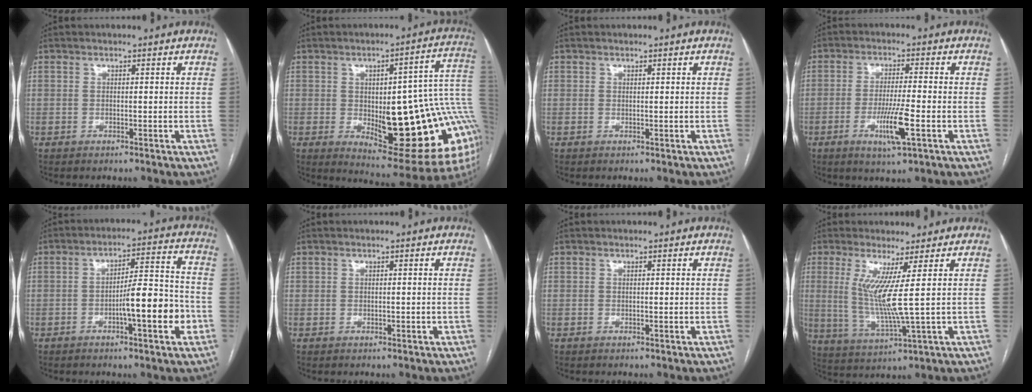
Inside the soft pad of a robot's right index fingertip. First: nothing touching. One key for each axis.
{"total": 24.4, "fx": -2.1, "fy": 6.7, "fz": 23.4, "tx": -0.229, "ty": 0.018, "tz": -0.008}
{"total": 0.0}
{"total": 7.1, "fx": -2.6, "fy": 0.1, "fz": 6.6, "tx": -0.124, "ty": -0.015, "tz": -0.046}
{"total": 9.8, "fx": -3.3, "fy": 1.2, "fz": 9.2, "tx": -0.137, "ty": 0.015, "tz": -0.049}
{"total": 0.0}
{"total": 0.0}
{"total": 8.1, "fx": 1.7, "fy": -1.2, "fz": 7.8, "tx": -0.162, "ty": -0.024, "tz": 0.039}